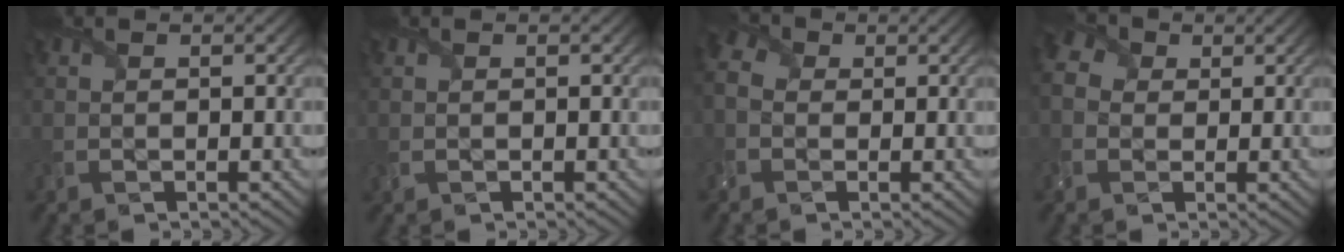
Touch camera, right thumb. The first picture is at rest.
{"total": 0.5, "force": [-0.1, 0.3, 0.4], "torque": [-0.015, 0.000, -0.001]}
{"total": 3.6, "force": [-0.7, 3.0, 1.9], "torque": [-0.059, 0.001, -0.026]}
{"total": 4.2, "force": [0.3, 3.7, 2.0], "torque": [-0.061, 0.004, -0.005]}